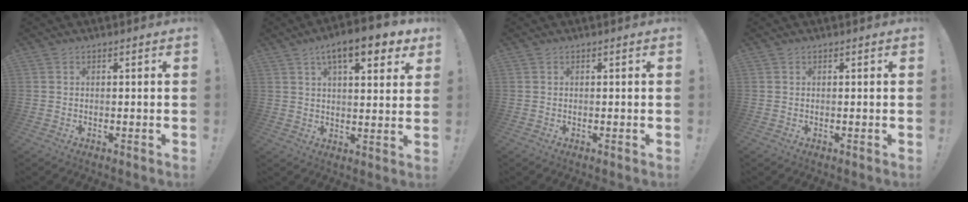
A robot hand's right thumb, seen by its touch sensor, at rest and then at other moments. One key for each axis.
{"total": 11.6, "fx": 6.5, "fy": 3.6, "fz": 8.9, "tx": -0.135, "ty": -0.025, "tz": 0.105}
{"total": 0.0}
{"total": 0.0}